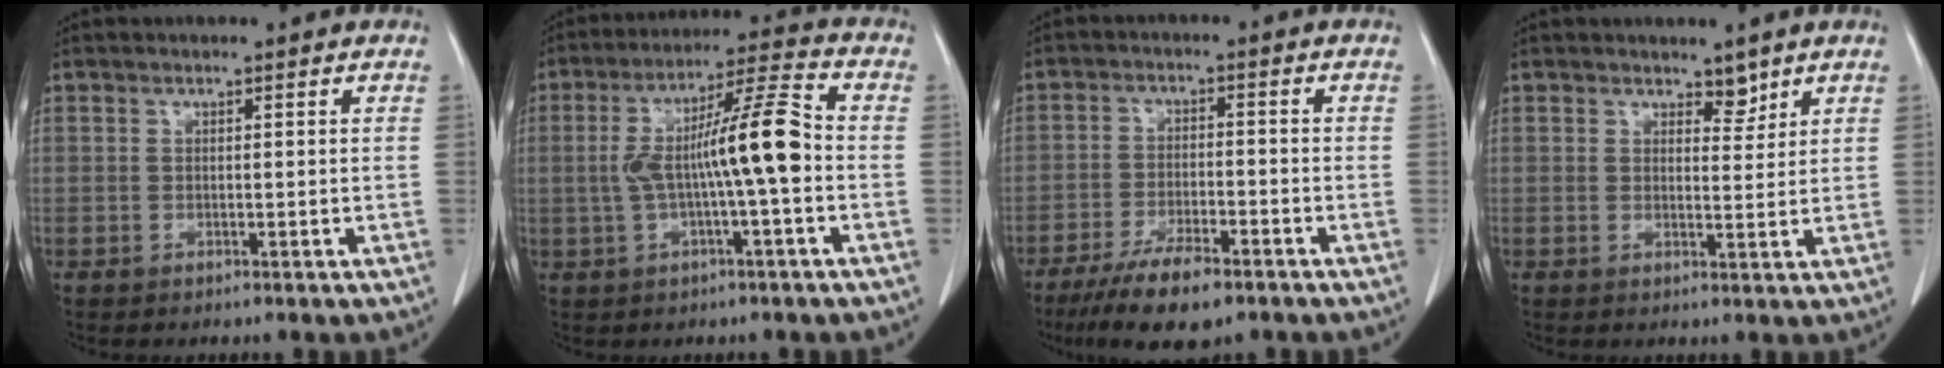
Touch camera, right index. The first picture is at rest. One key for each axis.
{"total": 11.4, "fx": -1.0, "fy": 0.6, "fz": 11.3, "tx": -0.203, "ty": 0.027, "tz": -0.022}
{"total": 9.1, "fx": -6.5, "fy": 2.0, "fz": 6.0, "tx": -0.105, "ty": -0.017, "tz": -0.110}
{"total": 2.4, "fx": 1.9, "fy": 1.1, "fz": 0.8, "tx": -0.006, "ty": -0.005, "tz": 0.028}